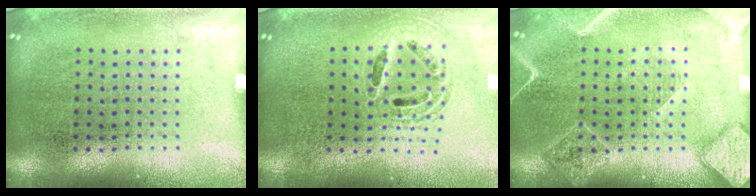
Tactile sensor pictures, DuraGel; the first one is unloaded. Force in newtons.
{"total": 1.9, "press": 1.5, "slide": 1.1}
{"total": 2.1, "press": 2.1, "slide": 0.3}